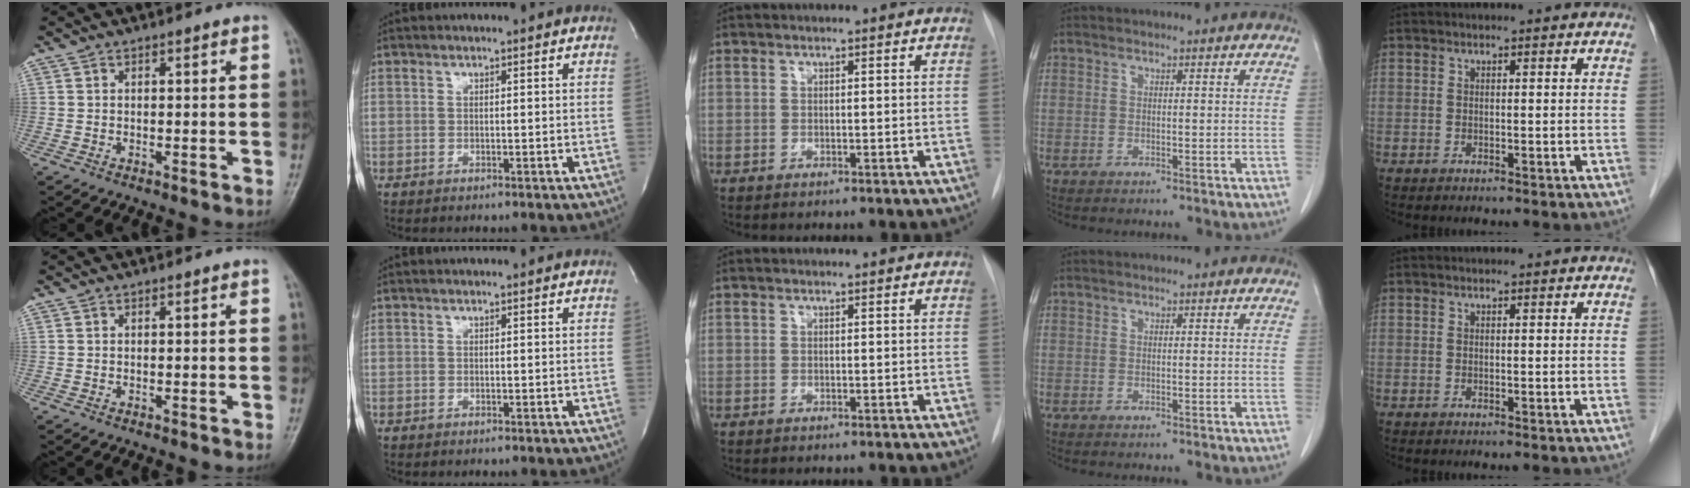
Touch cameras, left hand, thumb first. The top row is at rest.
{}